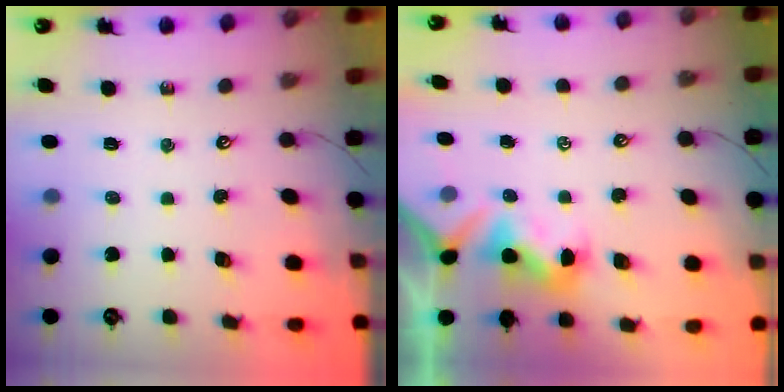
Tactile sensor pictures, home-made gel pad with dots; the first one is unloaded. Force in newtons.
{"total": 3.2, "press": 3.1, "slide": 0.8}